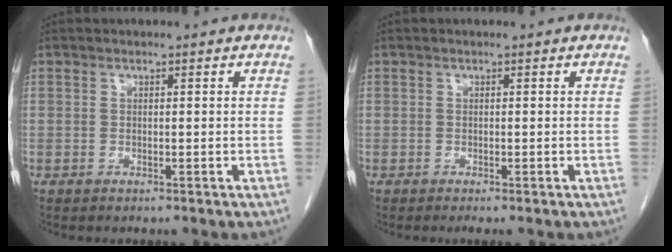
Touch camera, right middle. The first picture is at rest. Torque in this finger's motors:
{"motor_torque": [0.29, -0.08, 0.00, 0.00]}